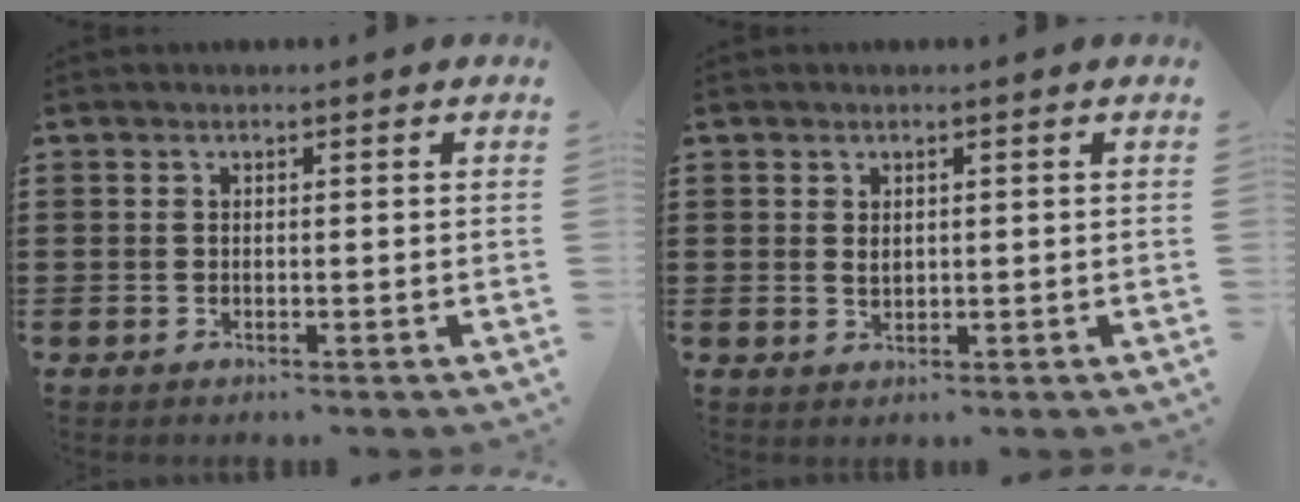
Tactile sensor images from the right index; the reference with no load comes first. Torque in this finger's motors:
{"motor_torque": [0.61, 0.40, 0.04, 0.01]}